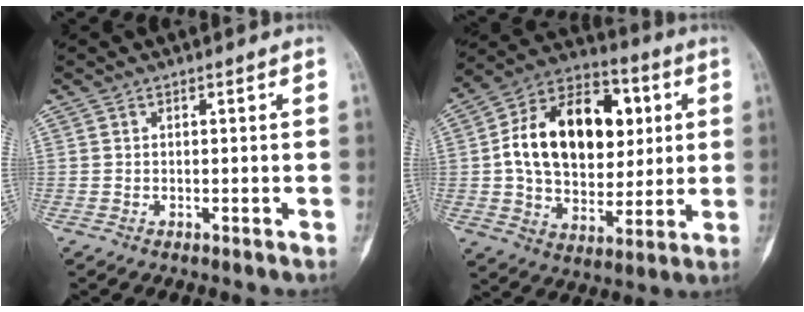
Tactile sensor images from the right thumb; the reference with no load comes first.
{"total": 23.6, "force": [3.9, 15.9, 17.0], "torque": [-0.247, 0.014, 0.066]}